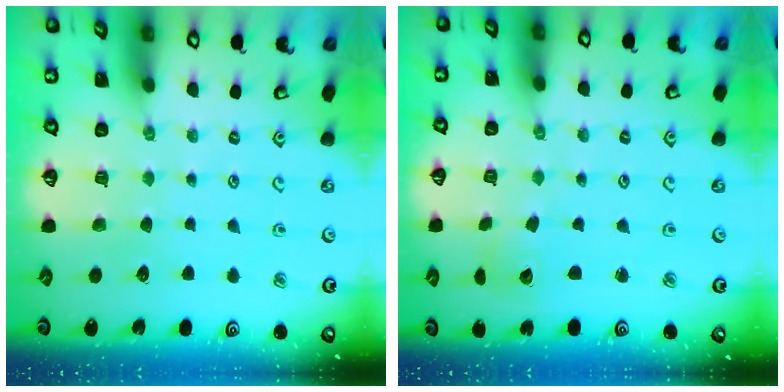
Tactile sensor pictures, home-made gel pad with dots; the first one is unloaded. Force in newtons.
{"total": 2.3, "press": 2.3, "slide": 0.3}